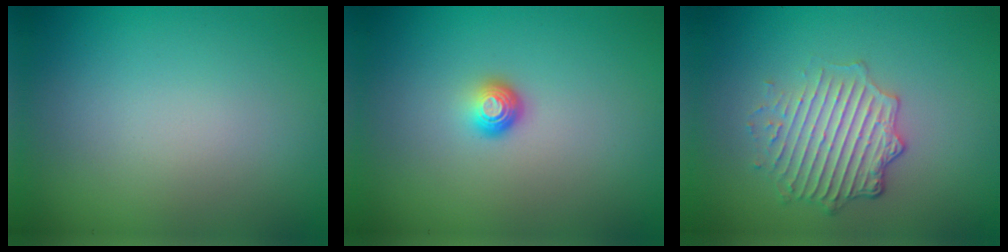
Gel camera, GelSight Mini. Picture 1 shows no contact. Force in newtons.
{"total": 1.4, "press": 1.0, "slide": 1.0}
{"total": 4.8, "press": 3.6, "slide": 3.2}